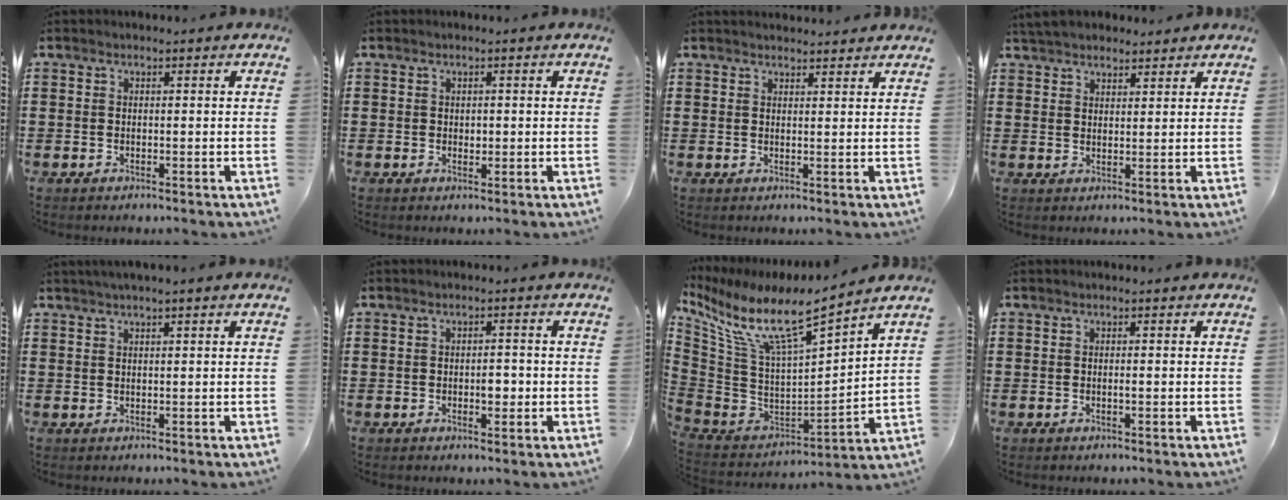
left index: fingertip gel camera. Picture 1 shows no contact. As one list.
[{"total": 0.9, "force": [0.3, 0.6, 0.6], "torque": [-0.013, 0.005, 0.006]}, {"total": 1.6, "force": [1.6, 0.1, 0.1], "torque": [-0.006, 0.001, 0.031]}, {"total": 3.8, "force": [3.6, 0.9, 0.7], "torque": [-0.024, -0.004, 0.070]}, {"total": 1.6, "force": [1.2, -0.3, 1.1], "torque": [-0.021, -0.002, 0.022]}, {"total": 2.5, "force": [-0.3, 1.3, 2.2], "torque": [-0.033, -0.002, -0.009]}, {"total": 9.7, "force": [6.7, 1.6, 6.9], "torque": [-0.160, -0.060, 0.110]}, {"total": 0.6, "force": [0.0, 0.0, 0.6], "torque": [-0.010, -0.004, 0.001]}]